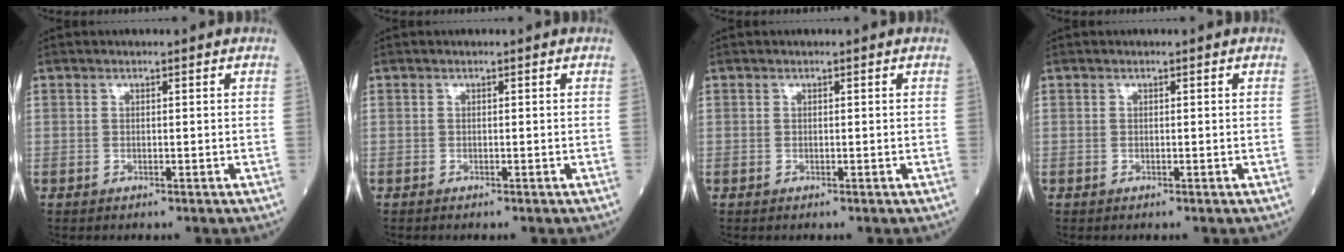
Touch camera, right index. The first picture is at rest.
{"total": 0.0}
{"total": 0.0}
{"total": 0.0}